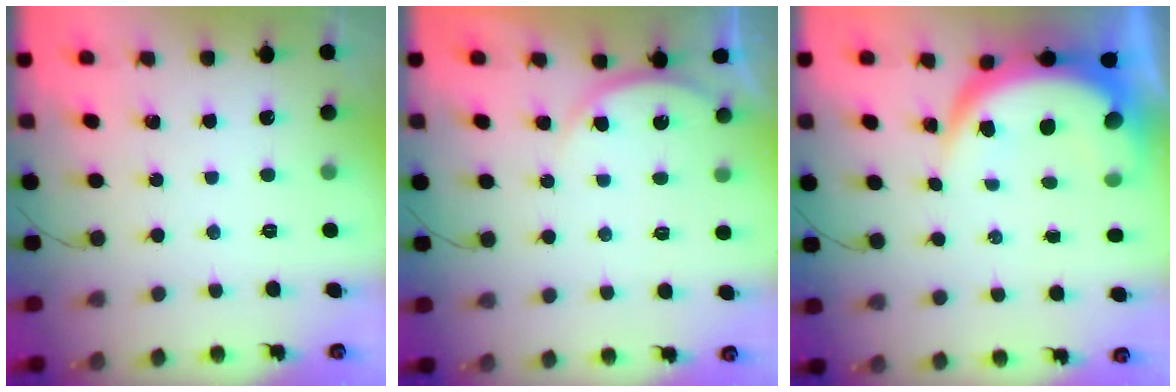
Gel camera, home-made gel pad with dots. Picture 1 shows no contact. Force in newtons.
{"total": 4.2, "press": 4.2, "slide": 0.6}
{"total": 9.1, "press": 9.1, "slide": 1.1}